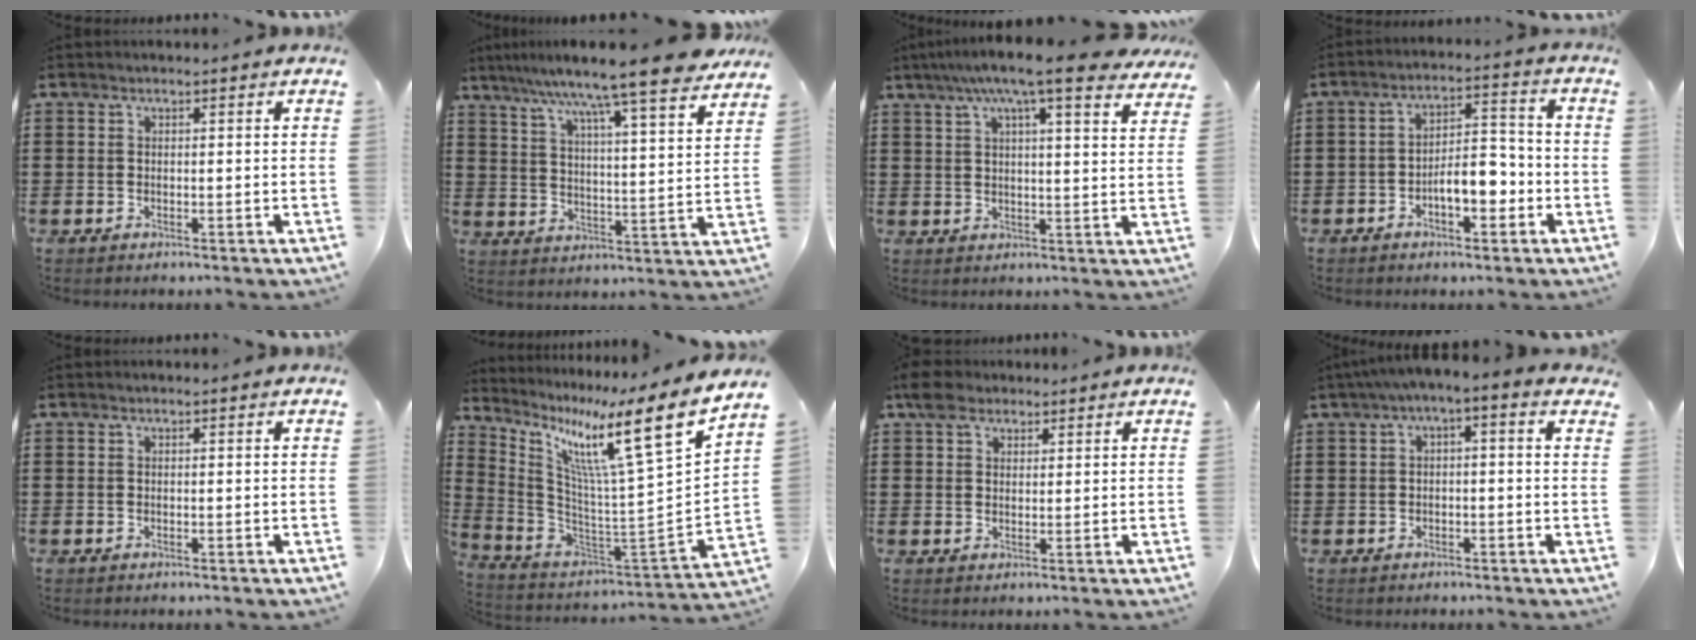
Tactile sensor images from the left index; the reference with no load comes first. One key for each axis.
{"total": 10.0, "fx": 8.7, "fy": -0.6, "fz": 4.9, "tx": -0.113, "ty": -0.058, "tz": 0.139}
{"total": 9.4, "fx": 7.3, "fy": 0.7, "fz": 5.8, "tx": -0.119, "ty": -0.022, "tz": 0.124}
{"total": 7.2, "fx": -3.0, "fy": 3.2, "fz": 5.6, "tx": -0.094, "ty": 0.012, "tz": -0.059}
{"total": 0.0}
{"total": 13.8, "fx": 8.1, "fy": 1.2, "fz": 11.0, "tx": -0.207, "ty": -0.069, "tz": 0.114}
{"total": 4.1, "fx": 2.7, "fy": 2.6, "fz": 1.5, "tx": -0.036, "ty": 0.013, "tz": 0.048}
{"total": 2.3, "fx": -1.5, "fy": 0.2, "fz": 1.7, "tx": -0.030, "ty": 0.000, "tz": -0.033}